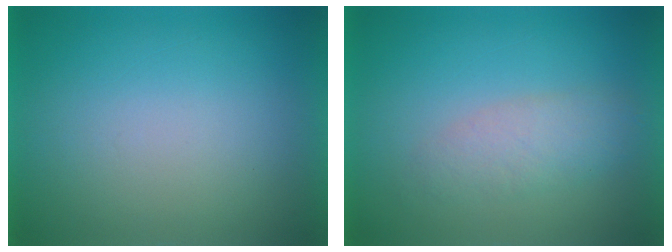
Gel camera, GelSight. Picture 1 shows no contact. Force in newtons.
{"total": 2.9}